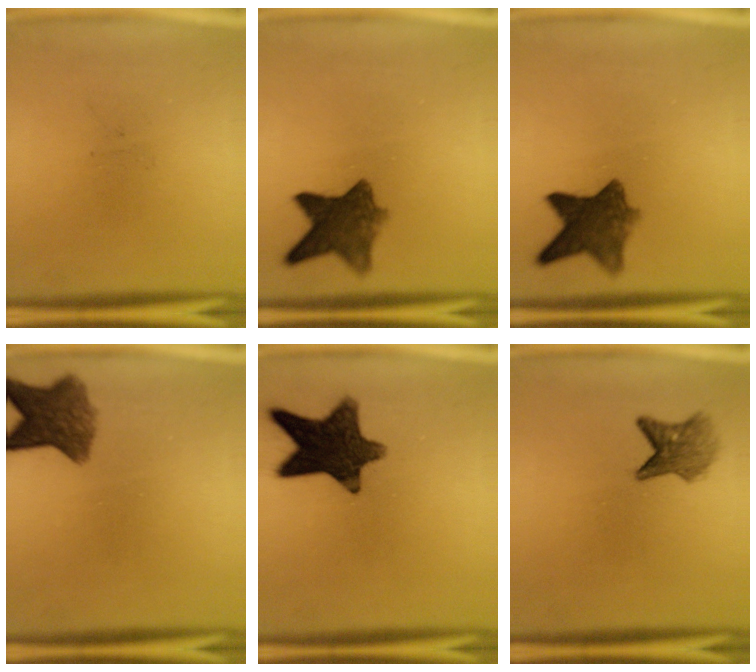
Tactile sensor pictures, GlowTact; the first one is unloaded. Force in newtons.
{"total": 8.2}
{"total": 8.2}
{"total": 7.1}
{"total": 13.3}
{"total": 4.2}